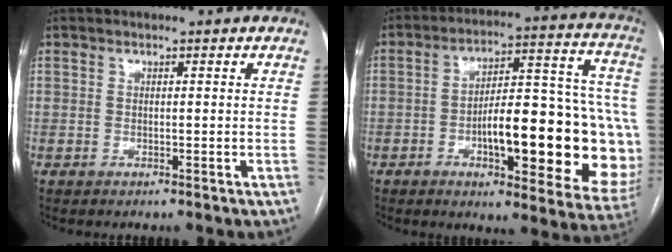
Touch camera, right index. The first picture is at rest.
{"total": 25.1, "force": [-5.1, 6.8, 23.6], "torque": [-0.242, 0.031, -0.053]}